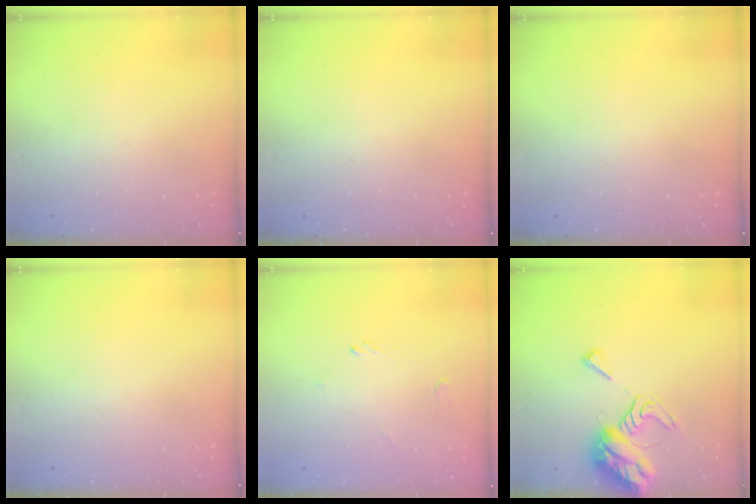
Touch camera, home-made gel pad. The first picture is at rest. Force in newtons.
{"total": 0.0}
{"total": 0.0}
{"total": 0.0}
{"total": 0.7, "press": 0.5, "slide": 0.4}
{"total": 11.8, "press": 11.7, "slide": 1.1}